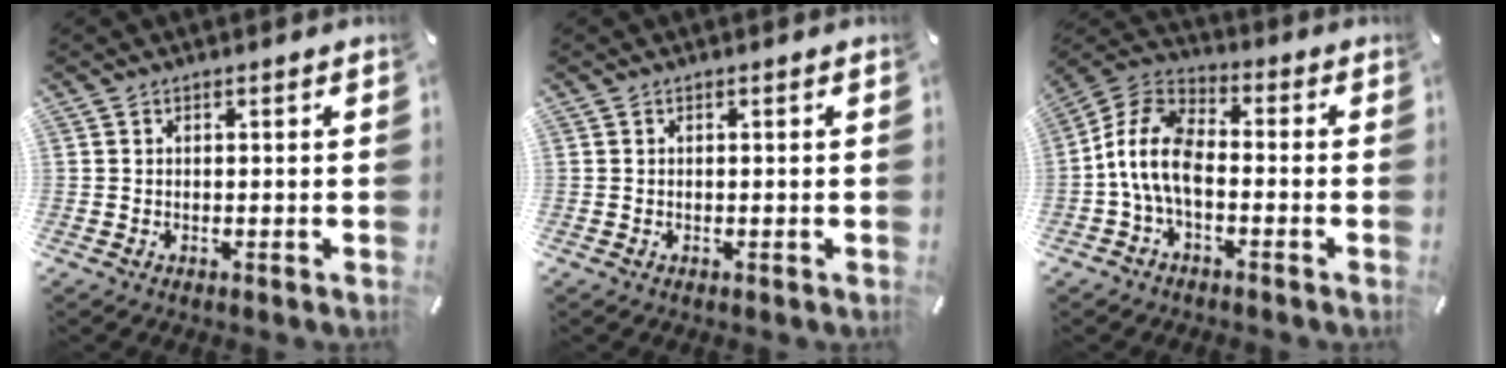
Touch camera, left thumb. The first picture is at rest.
{"total": 0.0}
{"total": 10.5, "force": [-3.7, 6.2, 7.6], "torque": [-0.178, 0.007, -0.074]}